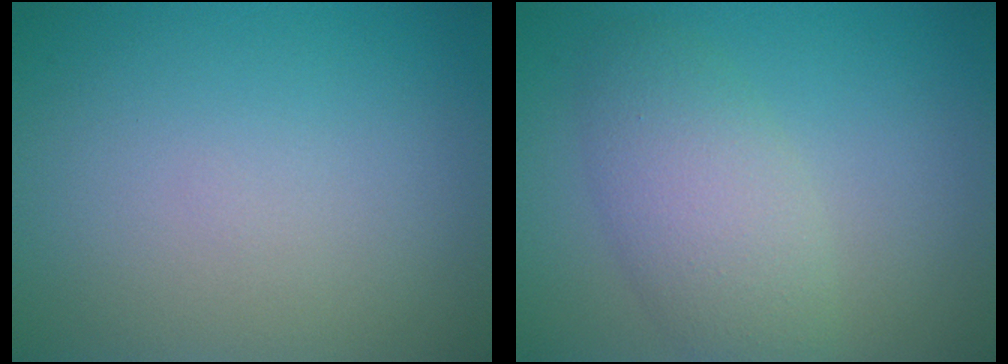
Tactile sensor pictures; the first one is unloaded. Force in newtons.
{"total": 4.4, "press": 4.4, "slide": 0.3}